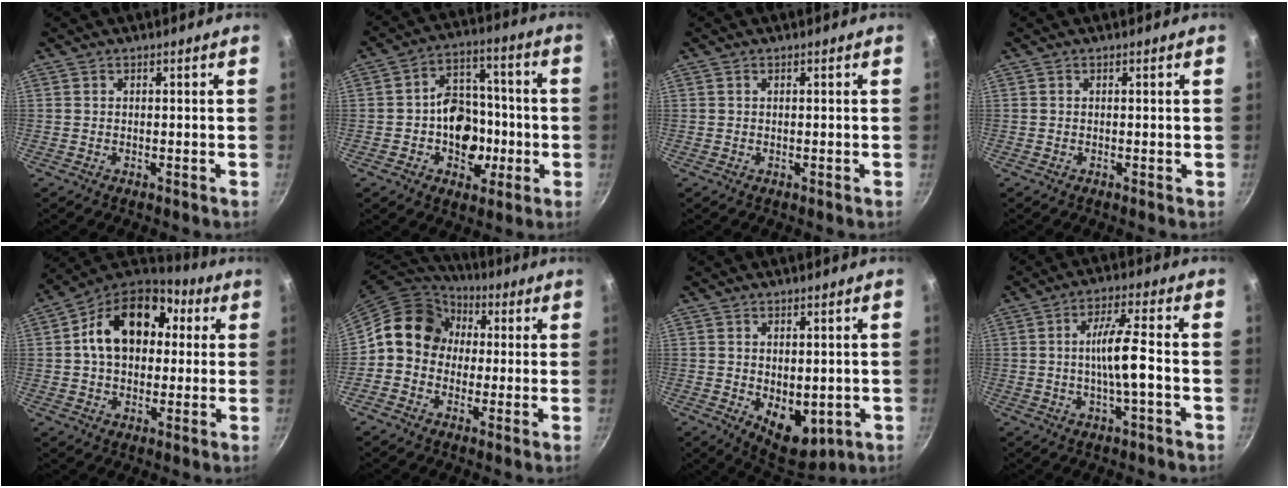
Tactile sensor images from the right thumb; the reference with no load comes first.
{"total": 13.5, "force": [-2.4, 10.4, 8.2], "torque": [-0.073, 0.031, -0.042]}
{"total": 0.0}
{"total": 0.0}
{"total": 19.0, "force": [3.8, 13.5, 12.8], "torque": [-0.189, 0.031, 0.044]}
{"total": 12.5, "force": [1.1, 11.1, 5.6], "torque": [-0.054, 0.029, -0.006]}
{"total": 8.5, "force": [-1.0, 5.3, 6.6], "torque": [-0.070, -0.018, 0.002]}
{"total": 7.8, "force": [-1.2, 1.1, 7.7], "torque": [-0.139, 0.021, -0.023]}